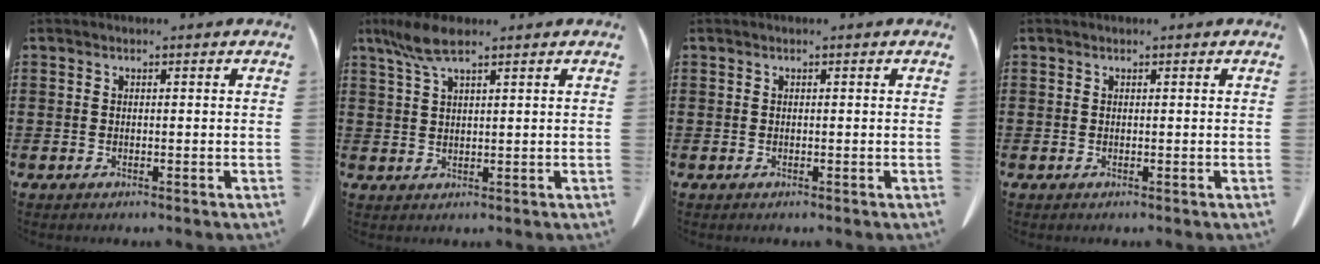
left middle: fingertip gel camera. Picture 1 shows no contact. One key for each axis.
{"total": 5.3, "fx": 3.3, "fy": 1.2, "fz": 3.9, "tx": -0.091, "ty": 0.000, "tz": 0.058}
{"total": 0.0}
{"total": 0.0}